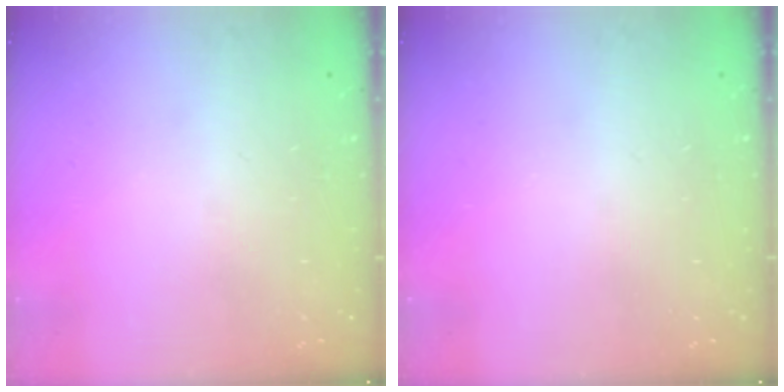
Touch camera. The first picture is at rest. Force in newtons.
{"total": 0.0}